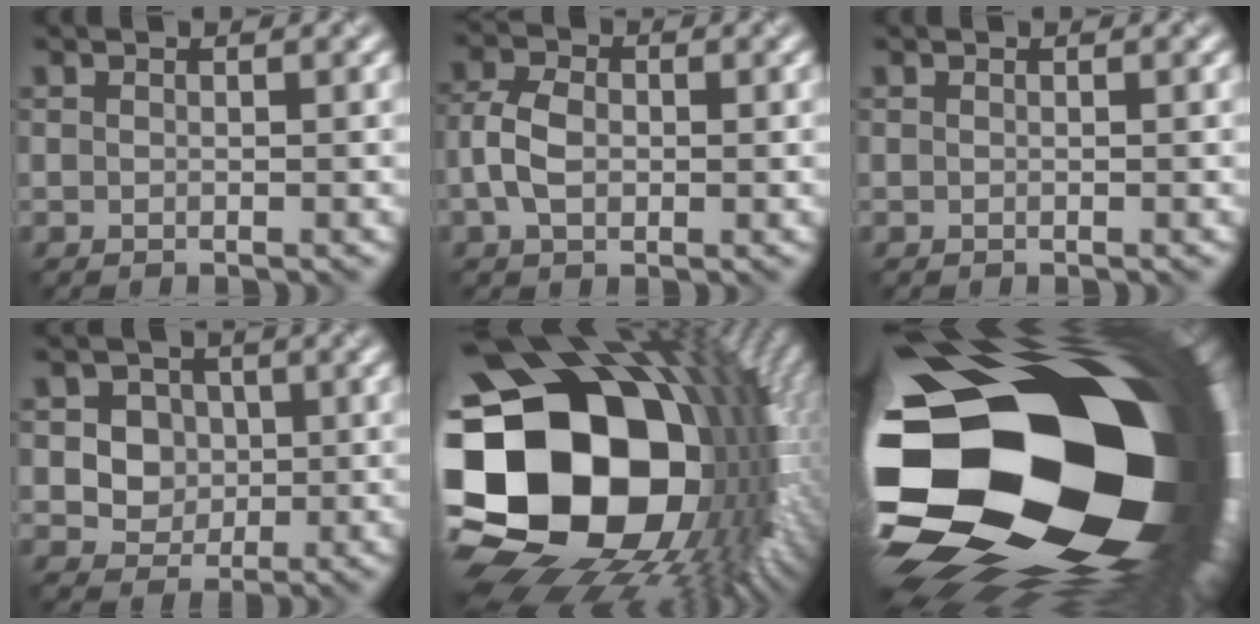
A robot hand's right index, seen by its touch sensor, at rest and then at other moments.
{"total": 3.9, "force": [-0.6, 2.6, 2.8], "torque": [-0.063, 0.001, -0.017]}
{"total": 0.0}
{"total": 4.9, "force": [1.0, 4.3, 2.3], "torque": [-0.034, 0.006, 0.015]}
{"total": 22.8, "force": [-0.6, 16.9, 15.3], "torque": [-0.319, -0.046, 0.020]}
{"total": 22.4, "force": [-4.1, 13.4, 17.4], "torque": [-0.307, -0.031, -0.091]}